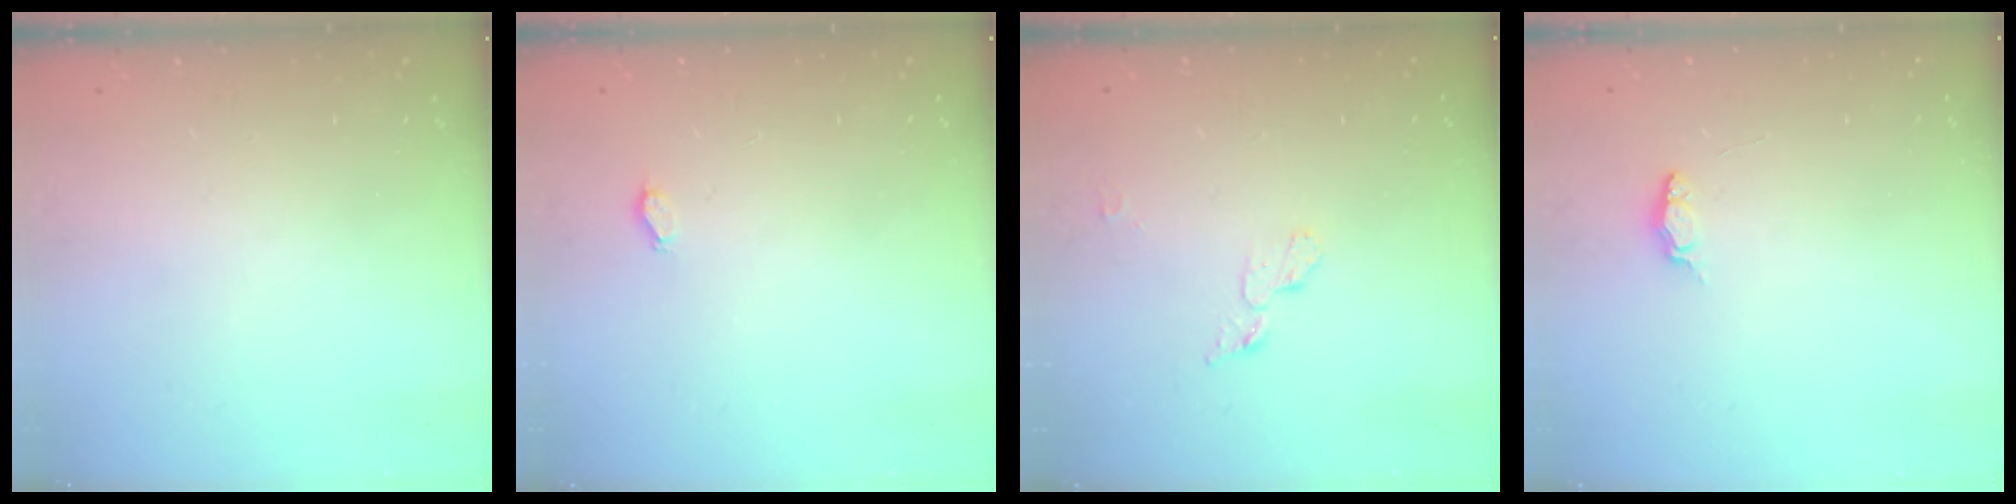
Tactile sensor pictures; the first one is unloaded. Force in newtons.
{"total": 2.3, "press": 2.0, "slide": 1.2}
{"total": 4.6, "press": 4.6, "slide": 0.4}
{"total": 4.9, "press": 4.9, "slide": 0.4}